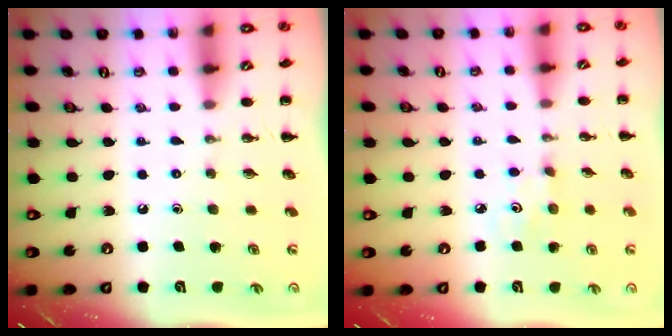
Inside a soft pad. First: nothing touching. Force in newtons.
{"total": 2.7, "press": 2.7, "slide": 0.3}